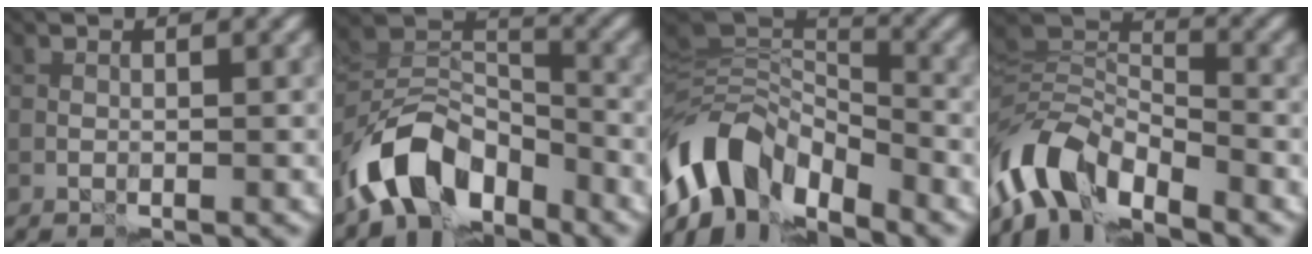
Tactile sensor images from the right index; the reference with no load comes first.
{"total": 9.0, "force": [-5.7, 5.1, 4.8], "torque": [-0.074, 0.002, -0.116]}
{"total": 10.0, "force": [-5.4, 5.7, 6.1], "torque": [-0.104, -0.004, -0.103]}
{"total": 7.8, "force": [-5.0, 3.9, 4.6], "torque": [-0.078, -0.003, -0.101]}